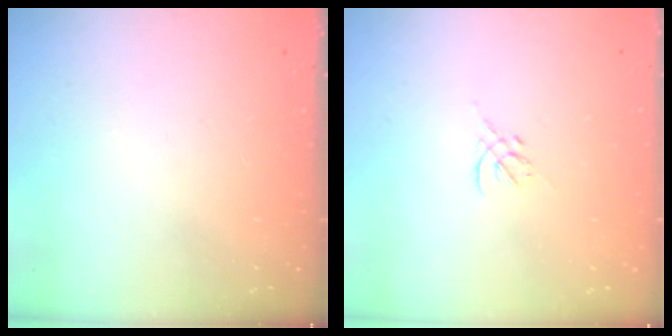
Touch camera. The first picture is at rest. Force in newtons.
{"total": 0.0}